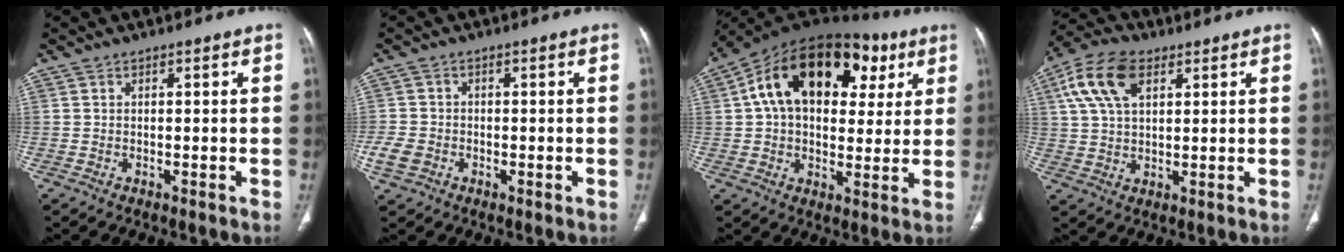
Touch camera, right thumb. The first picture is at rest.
{"total": 4.2, "force": [-1.5, 3.4, 2.0], "torque": [-0.042, 0.013, -0.025]}
{"total": 24.4, "force": [8.3, 15.0, 17.3], "torque": [-0.253, 0.035, 0.125]}
{"total": 11.5, "force": [4.6, 6.5, 8.3], "torque": [-0.164, 0.009, 0.085]}